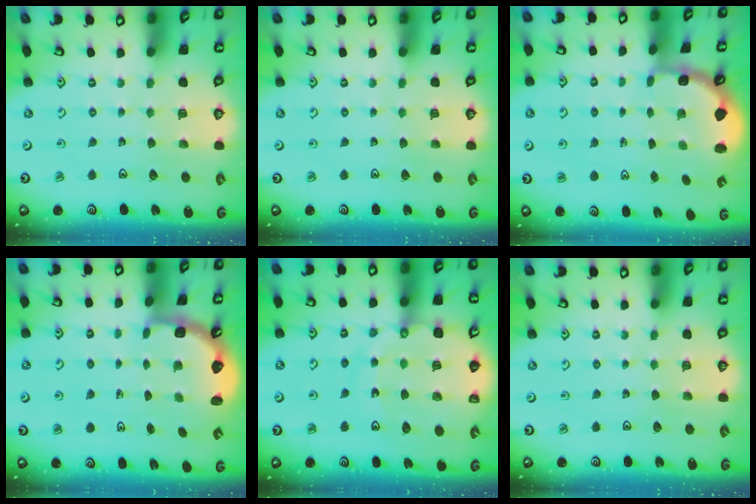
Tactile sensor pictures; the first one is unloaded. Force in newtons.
{"total": 0.0}
{"total": 2.0, "press": 1.6, "slide": 1.2}
{"total": 2.5, "press": 2.1, "slide": 1.3}
{"total": 13.2, "press": 13.1, "slide": 1.8}
{"total": 0.0}